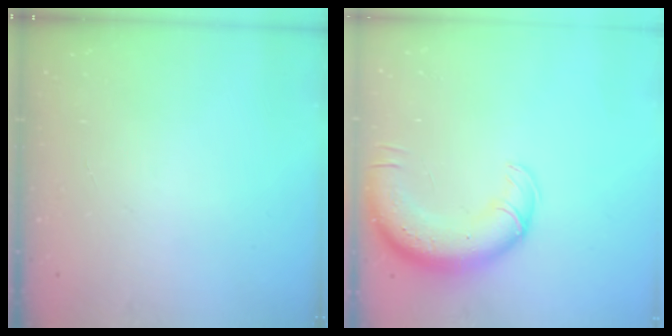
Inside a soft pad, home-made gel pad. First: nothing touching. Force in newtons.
{"total": 14.4, "press": 14.0, "slide": 3.4}